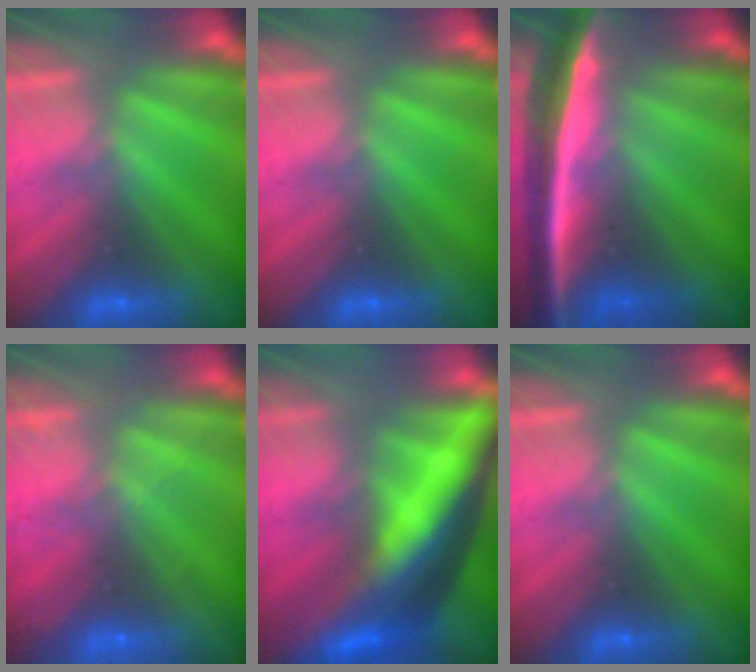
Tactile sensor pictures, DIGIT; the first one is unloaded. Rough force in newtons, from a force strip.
{"total": 0.0}
{"total": 6.3}
{"total": 2.1}
{"total": 7.8}
{"total": 0.0}